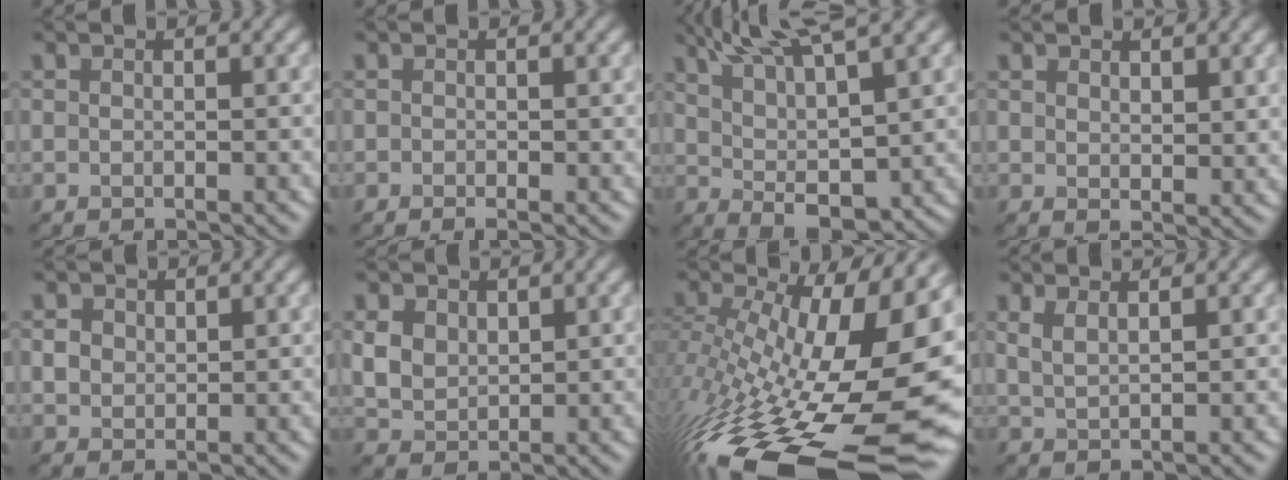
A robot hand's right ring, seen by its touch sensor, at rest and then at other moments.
{"total": 0.6, "force": [-0.2, 0.3, 0.4], "torque": [-0.004, -0.004, -0.004]}
{"total": 9.0, "force": [5.6, 2.2, 6.7], "torque": [-0.120, 0.010, 0.100]}
{"total": 2.0, "force": [1.5, 1.0, 0.9], "torque": [-0.017, -0.007, 0.032]}
{"total": 1.7, "force": [0.7, 1.4, 0.6], "torque": [-0.013, -0.005, 0.015]}
{"total": 3.4, "force": [1.3, 2.6, 1.8], "torque": [-0.047, -0.003, 0.025]}
{"total": 18.9, "force": [-4.0, 8.1, 16.7], "torque": [-0.278, -0.027, -0.063]}
{"total": 1.8, "force": [1.3, 0.6, 1.1], "torque": [-0.022, -0.002, 0.029]}